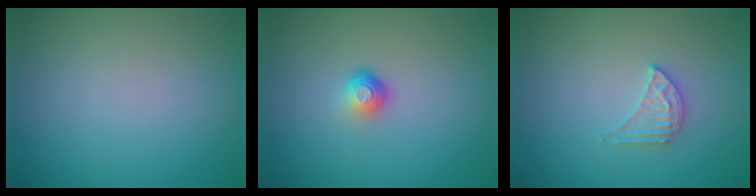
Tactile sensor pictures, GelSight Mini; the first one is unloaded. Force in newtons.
{"total": 1.7, "press": 1.2, "slide": 1.3}
{"total": 2.1, "press": 2.0, "slide": 0.4}